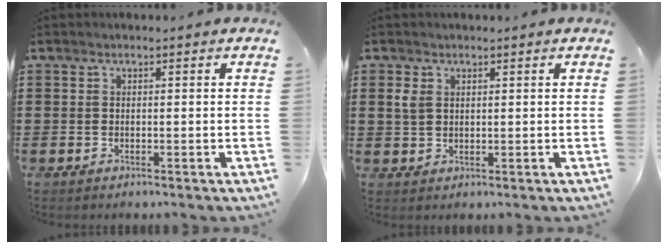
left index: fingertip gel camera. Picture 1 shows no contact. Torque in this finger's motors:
{"motor_torque": [-0.10, 0.16, -0.24, -0.11]}